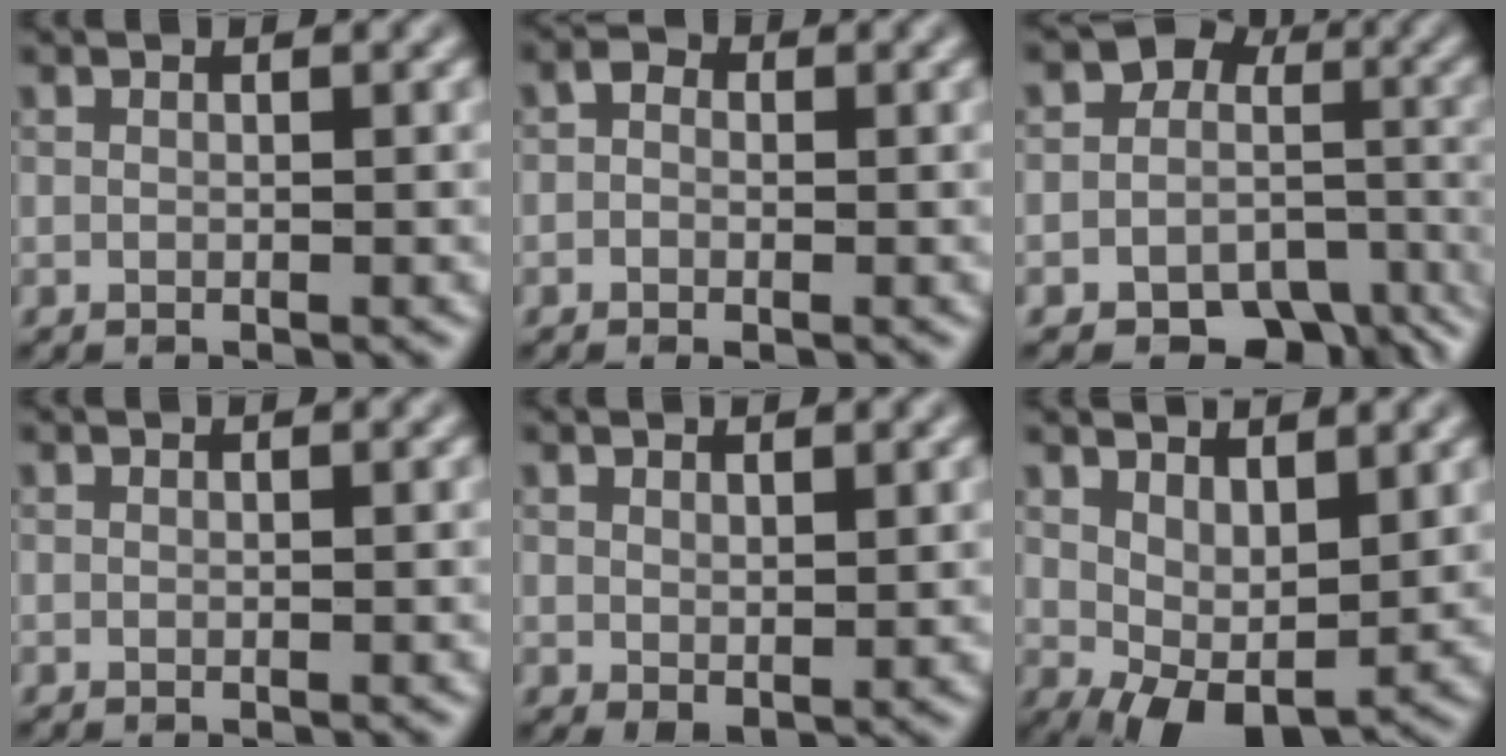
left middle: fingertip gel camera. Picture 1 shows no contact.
{"total": 1.3, "force": [-0.3, 1.0, 0.8], "torque": [-0.012, 0.001, -0.010]}
{"total": 11.2, "force": [-5.3, 9.2, 3.5], "torque": [-0.024, -0.008, -0.079]}
{"total": 0.0}
{"total": 1.5, "force": [0.7, 0.8, 1.1], "torque": [-0.022, -0.007, 0.022]}
{"total": 5.3, "force": [1.8, 2.9, 4.1], "torque": [-0.065, -0.009, 0.037]}